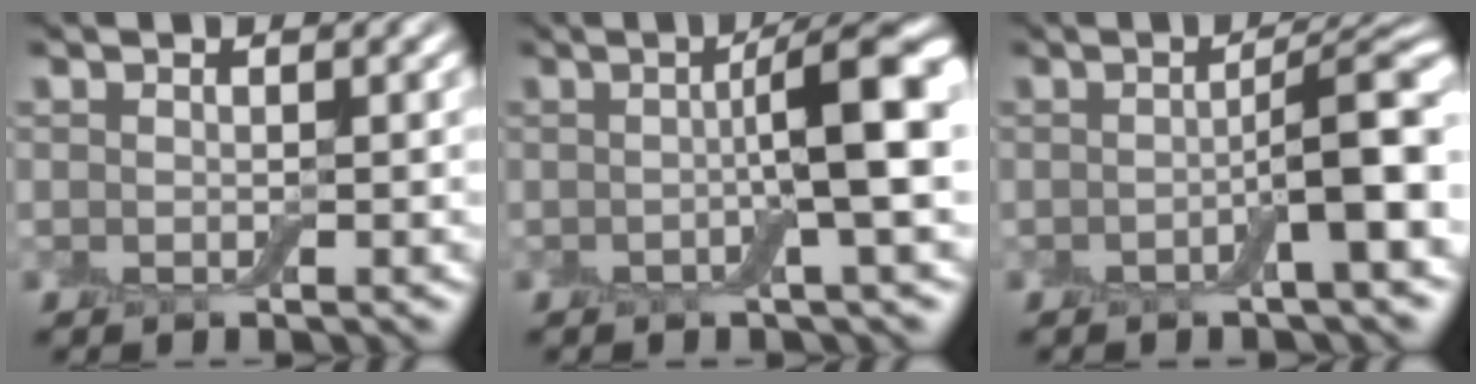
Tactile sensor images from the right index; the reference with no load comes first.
{"total": 7.4, "force": [0.3, 1.3, 7.3], "torque": [-0.096, 0.010, -0.002]}
{"total": 5.0, "force": [-0.9, 0.7, 4.9], "torque": [-0.071, 0.014, -0.021]}